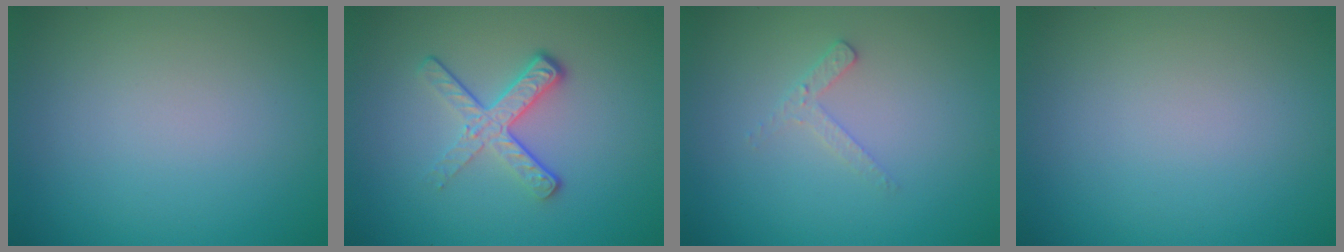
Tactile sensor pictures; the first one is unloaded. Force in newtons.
{"total": 3.9, "press": 2.6, "slide": 2.9}
{"total": 1.6, "press": 1.5, "slide": 0.4}
{"total": 0.0}